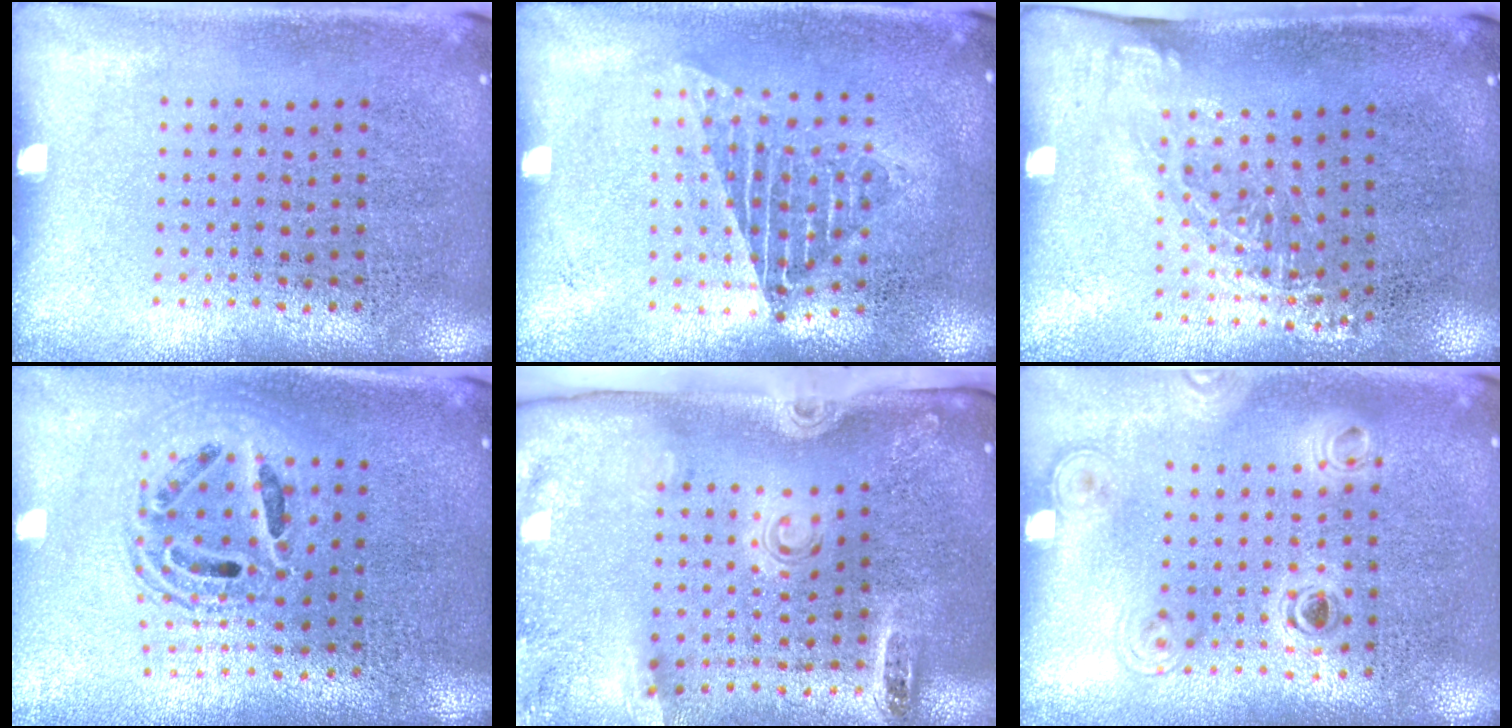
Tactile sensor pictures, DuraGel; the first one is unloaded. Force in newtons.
{"total": 1.3, "press": 1.2, "slide": 0.6}
{"total": 1.3, "press": 0.9, "slide": 0.9}
{"total": 1.6, "press": 1.4, "slide": 0.9}
{"total": 2.8, "press": 1.9, "slide": 2.1}
{"total": 1.4, "press": 1.2, "slide": 0.7}